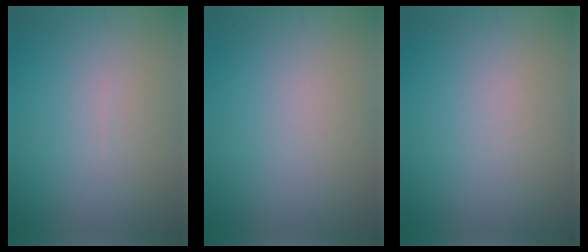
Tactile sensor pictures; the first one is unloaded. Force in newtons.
{"total": 0.0}
{"total": 0.0}